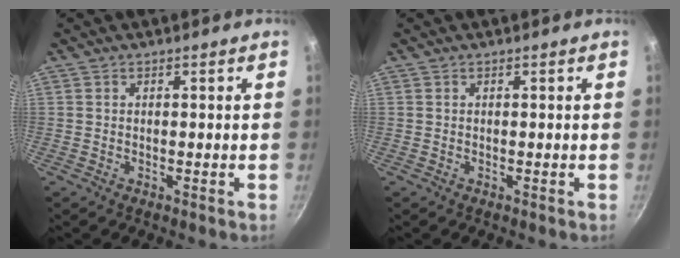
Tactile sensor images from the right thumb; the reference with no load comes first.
{"total": 0.0}